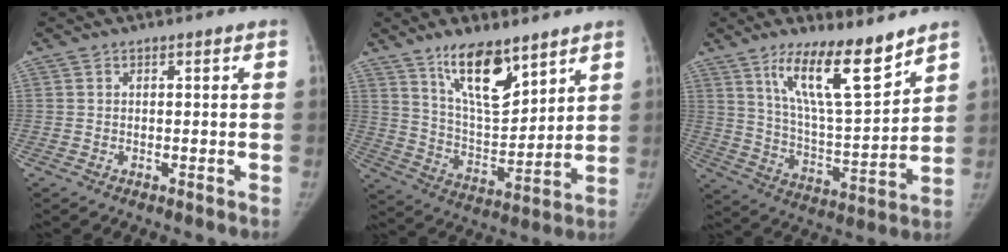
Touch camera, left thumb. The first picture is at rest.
{"total": 14.1, "force": [9.5, 5.3, 9.0], "torque": [-0.123, -0.068, 0.180]}
{"total": 15.6, "force": [10.6, 3.5, 10.9], "torque": [-0.163, -0.077, 0.197]}